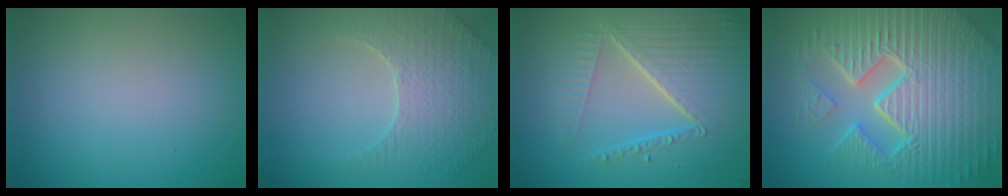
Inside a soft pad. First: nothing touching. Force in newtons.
{"total": 3.8, "press": 3.6, "slide": 1.2}
{"total": 7.9, "press": 5.8, "slide": 5.3}
{"total": 11.2, "press": 7.2, "slide": 8.6}